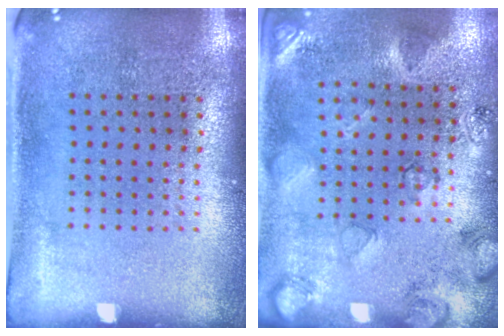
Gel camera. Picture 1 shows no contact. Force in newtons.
{"total": 2.6, "press": 1.7, "slide": 1.9}